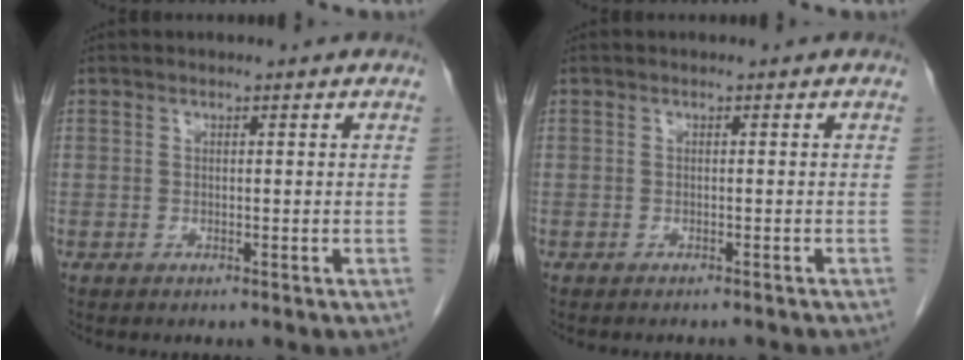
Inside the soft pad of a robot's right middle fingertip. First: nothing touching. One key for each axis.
{"total": 3.3, "fx": -3.1, "fy": 0.4, "fz": 1.0, "tx": -0.015, "ty": -0.007, "tz": -0.036}